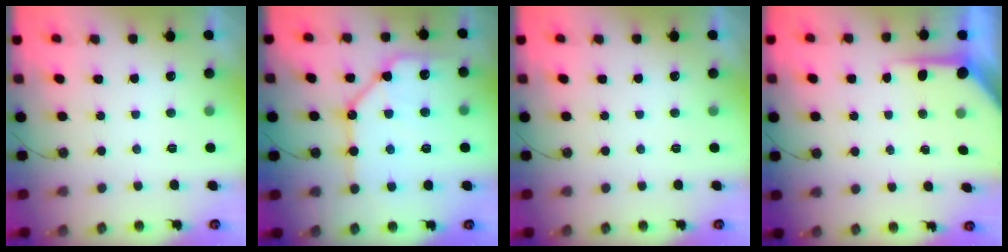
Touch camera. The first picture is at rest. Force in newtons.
{"total": 14.5, "press": 14.5, "slide": 1.5}
{"total": 0.0}
{"total": 7.1, "press": 7.1, "slide": 0.5}